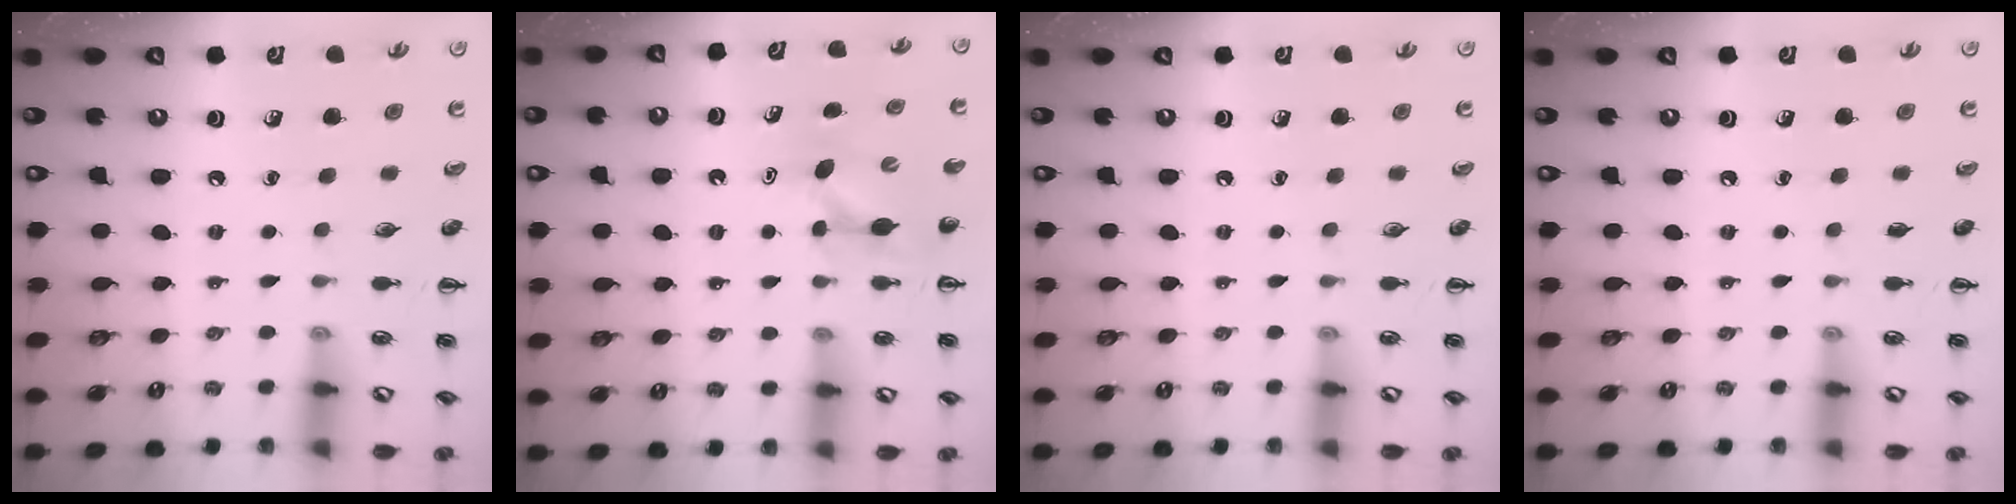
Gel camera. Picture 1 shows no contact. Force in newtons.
{"total": 4.3, "press": 4.1, "slide": 1.2}
{"total": 0.0}
{"total": 0.0}